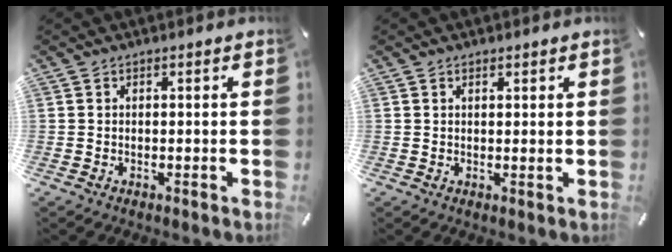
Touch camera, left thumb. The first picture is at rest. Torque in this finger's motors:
{"motor_torque": [-0.07, -0.38, 0.00, -0.02, -0.01]}